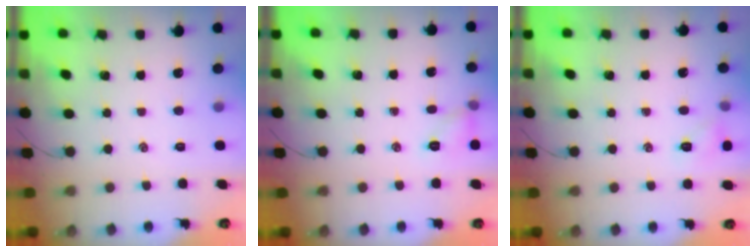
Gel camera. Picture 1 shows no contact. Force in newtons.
{"total": 5.9, "press": 5.9, "slide": 0.8}
{"total": 6.5, "press": 6.4, "slide": 1.5}